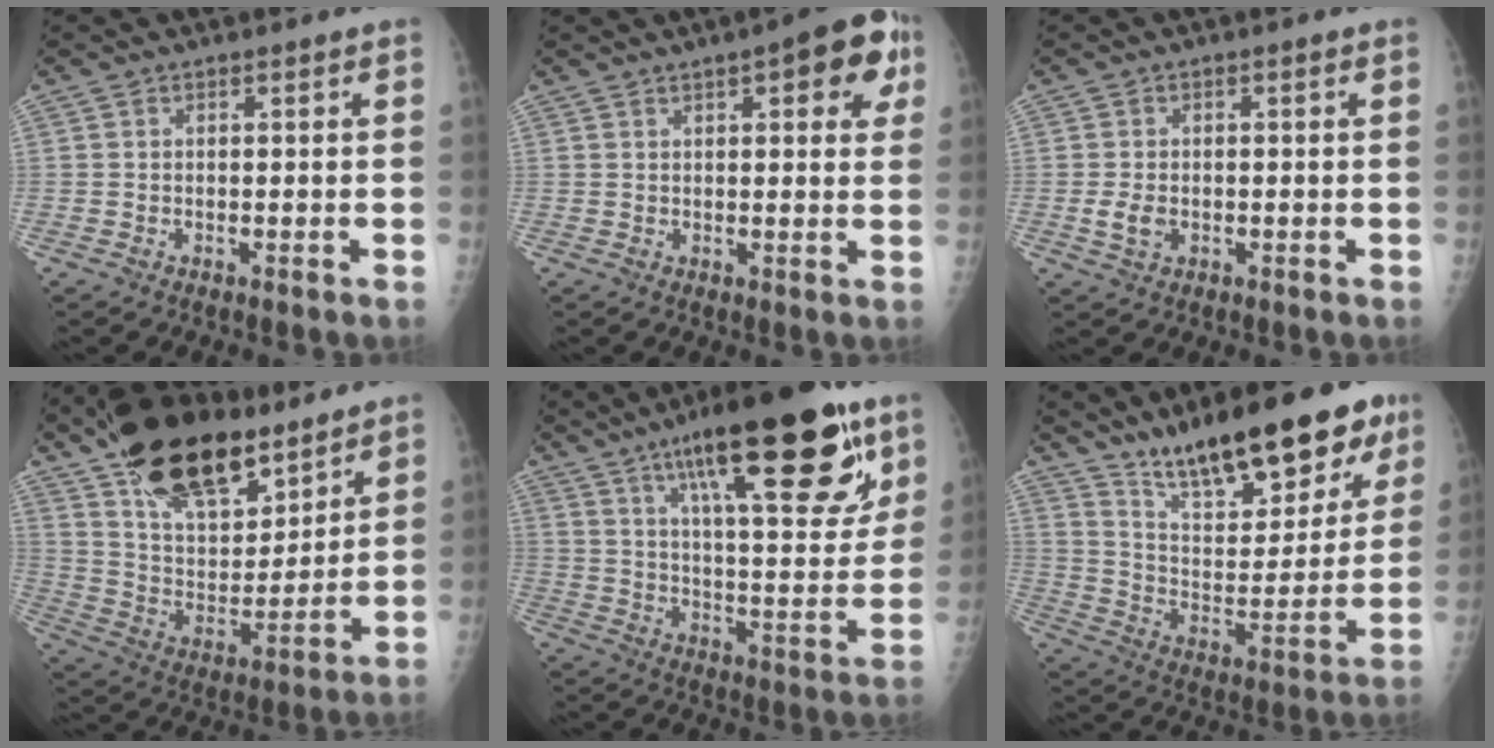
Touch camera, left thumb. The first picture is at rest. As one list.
[{"total": 10.2, "force": [4.4, 3.6, 8.4], "torque": [-0.069, -0.002, 0.046]}, {"total": 3.2, "force": [-0.7, 2.2, 2.2], "torque": [-0.040, 0.001, -0.010]}, {"total": 23.4, "force": [15.7, 10.9, 13.5], "torque": [-0.196, -0.056, 0.277]}, {"total": 27.8, "force": [15.5, 8.5, 21.4], "torque": [-0.293, -0.038, 0.242]}, {"total": 22.6, "force": [15.9, 7.7, 14.2], "torque": [-0.171, -0.074, 0.259]}]